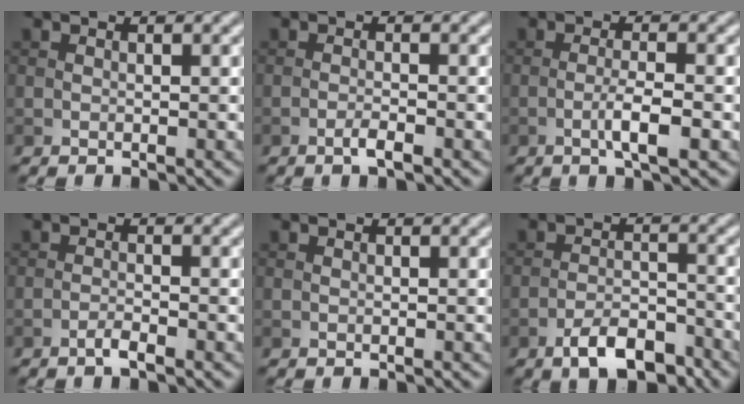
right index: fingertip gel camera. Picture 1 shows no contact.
{"total": 1.5, "force": [-0.9, 0.2, 1.1], "torque": [-0.020, 0.003, -0.019]}
{"total": 3.0, "force": [-1.2, 0.4, 2.8], "torque": [-0.050, 0.006, -0.023]}
{"total": 1.3, "force": [-0.9, 0.2, 0.9], "torque": [-0.017, 0.004, -0.021]}
{"total": 0.0}
{"total": 5.1, "force": [-3.5, 2.0, 3.2], "torque": [-0.050, 0.002, -0.063]}